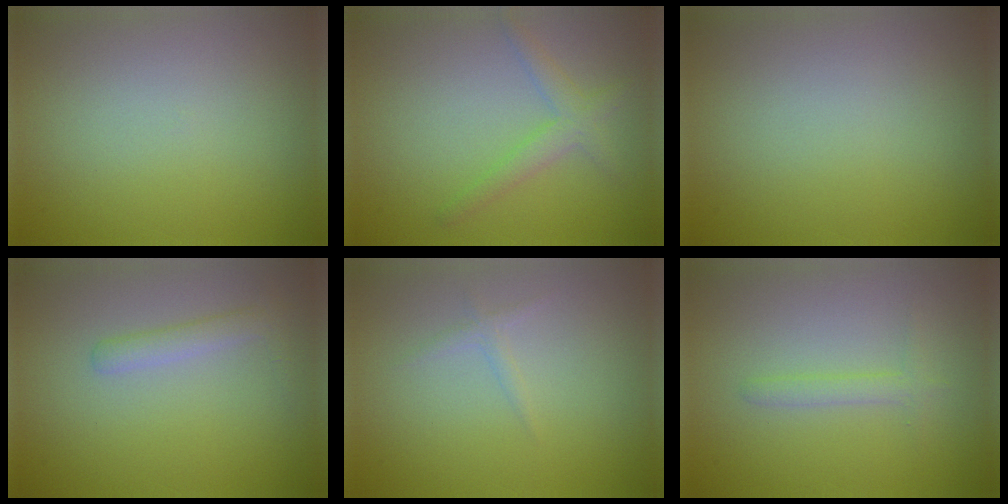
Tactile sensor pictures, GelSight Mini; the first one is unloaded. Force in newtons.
{"total": 2.2, "press": 2.2, "slide": 0.1}
{"total": 0.0}
{"total": 1.6, "press": 1.6, "slide": 0.1}
{"total": 0.8, "press": 0.8, "slide": 0.1}
{"total": 1.2, "press": 1.2, "slide": 0.1}